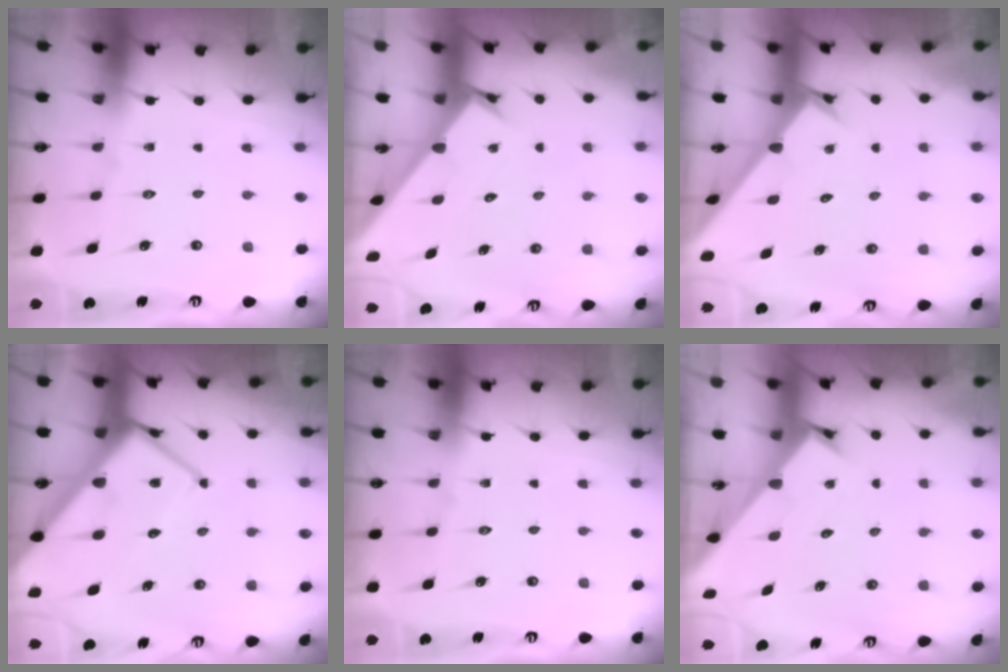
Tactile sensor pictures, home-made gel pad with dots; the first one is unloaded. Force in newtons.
{"total": 2.2, "press": 2.2, "slide": 0.1}
{"total": 2.4, "press": 2.4, "slide": 0.2}
{"total": 12.7, "press": 12.6, "slide": 1.3}
{"total": 0.0}
{"total": 2.4, "press": 2.4, "slide": 0.2}